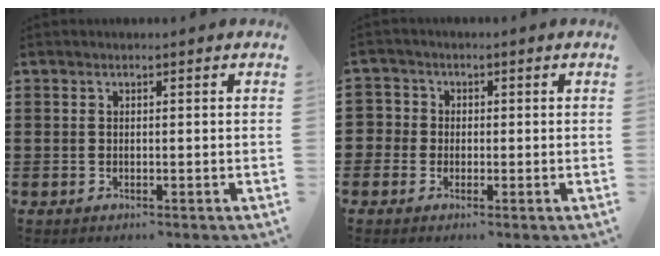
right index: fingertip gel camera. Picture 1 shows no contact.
{"total": 2.3, "force": [-0.4, 2.2, 0.0], "torque": [-0.014, 0.006, -0.012]}